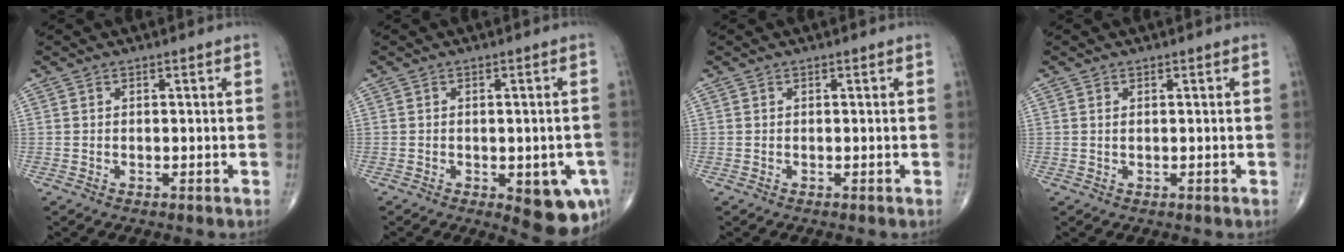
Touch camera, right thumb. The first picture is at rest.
{"total": 9.6, "force": [-3.2, 4.1, 8.1], "torque": [-0.073, -0.002, -0.028]}
{"total": 0.0}
{"total": 0.5, "force": [0.2, 0.2, 0.4], "torque": [-0.011, 0.002, 0.005]}